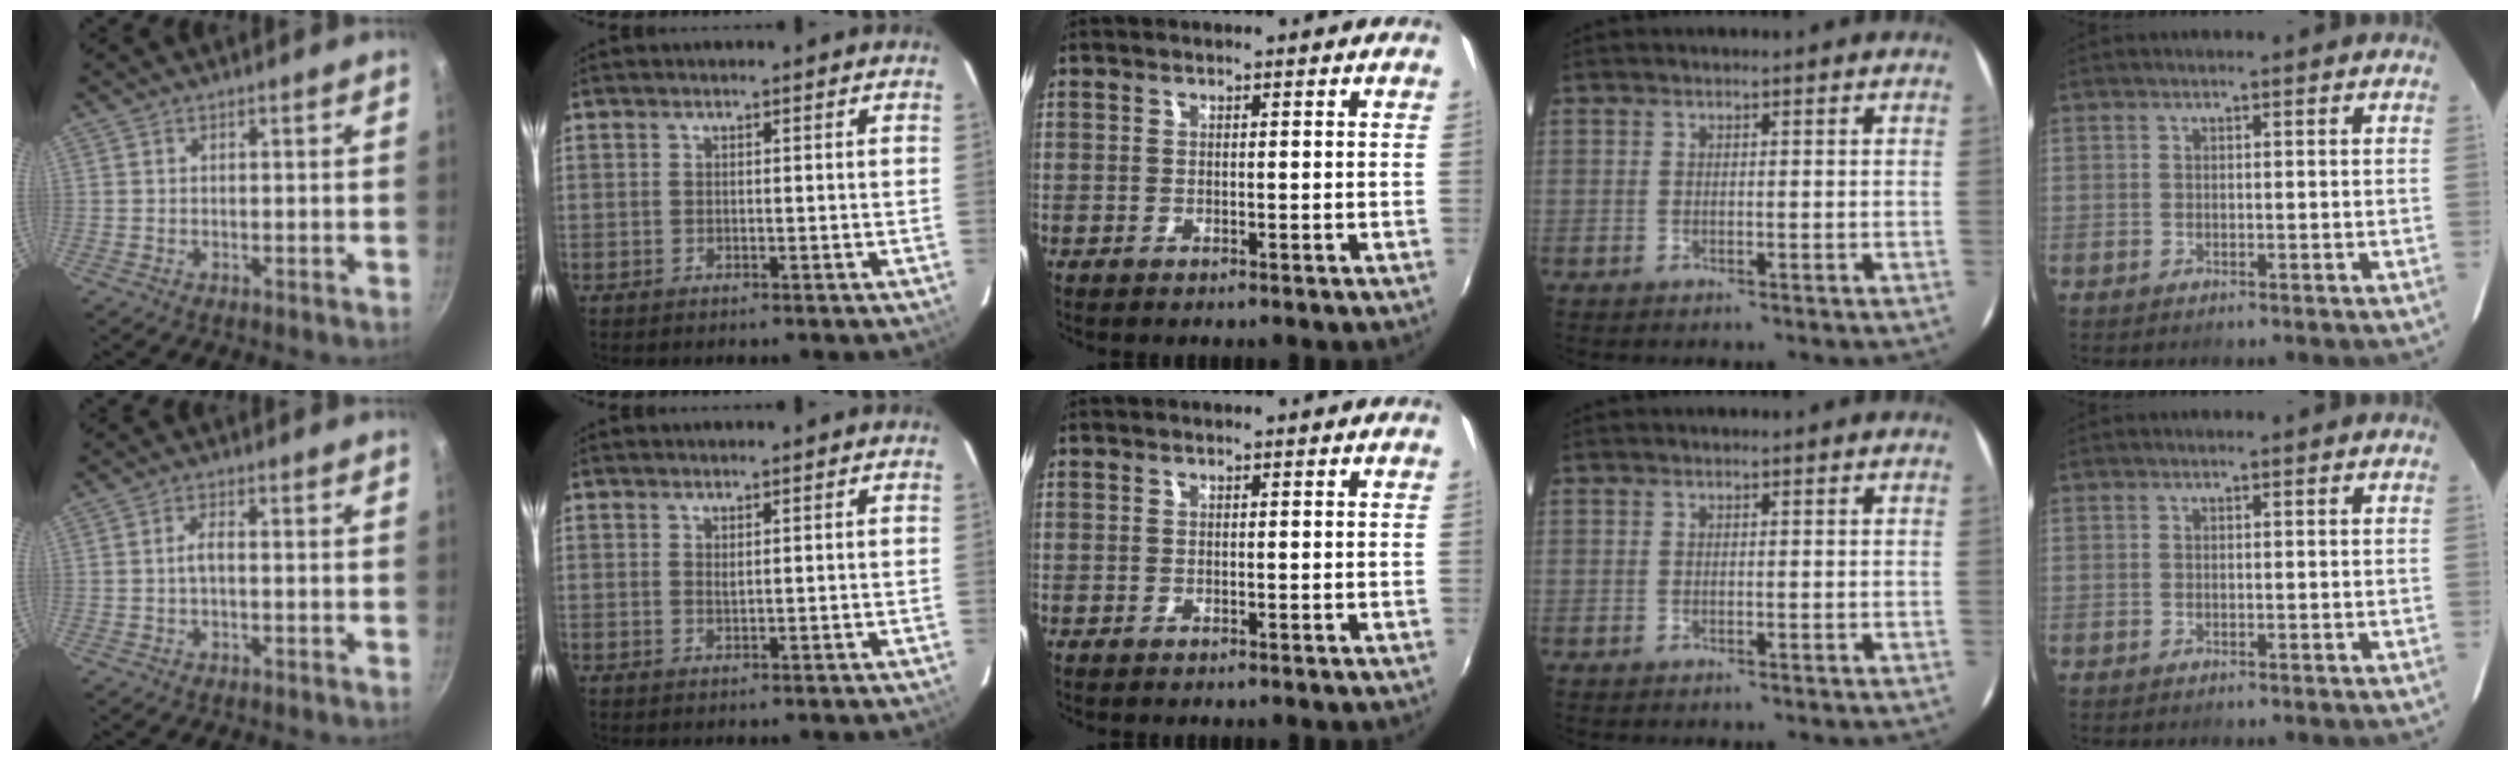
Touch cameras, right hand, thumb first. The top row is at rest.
{"thumb": {"total": 2.2, "force": [-0.4, 0.8, 2.0], "torque": [-0.043, 0.013, -0.010]}, "index": {"total": 0.7, "force": [0.5, 0.1, 0.5], "torque": [-0.009, 0.001, 0.010]}}